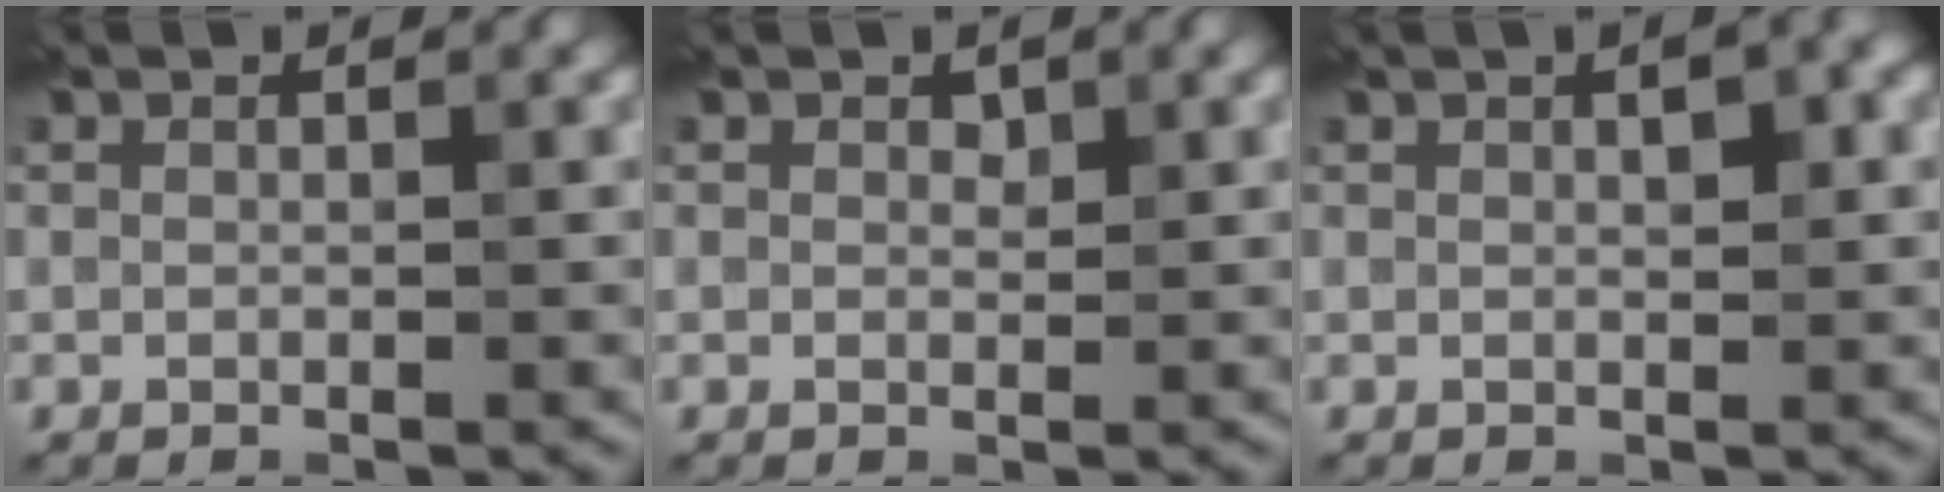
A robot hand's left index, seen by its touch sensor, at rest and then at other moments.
{"total": 0.7, "force": [0.5, 0.4, 0.2], "torque": [-0.002, -0.003, 0.007]}
{"total": 2.1, "force": [0.7, 0.7, 1.8], "torque": [-0.025, 0.003, 0.012]}